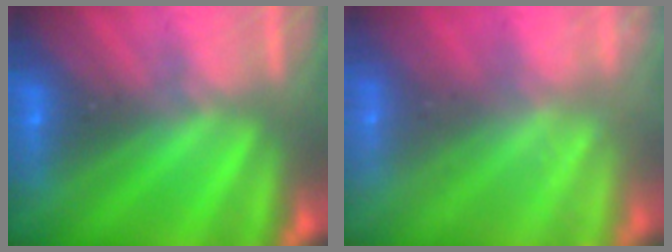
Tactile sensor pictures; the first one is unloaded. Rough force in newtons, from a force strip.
{"total": 2.3}